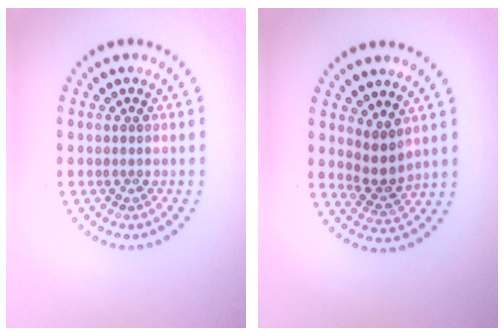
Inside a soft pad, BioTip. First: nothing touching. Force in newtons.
{"total": 2.7, "press": 2.1, "slide": 1.6}